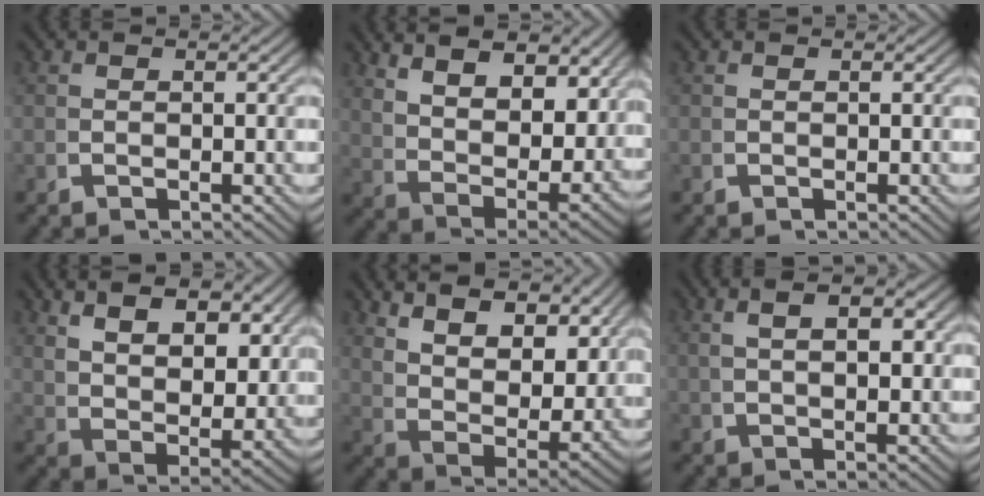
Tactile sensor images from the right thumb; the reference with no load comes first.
{"total": 11.4, "force": [3.8, 6.8, 8.3], "torque": [-0.158, -0.033, 0.080]}
{"total": 0.0}
{"total": 9.1, "force": [3.0, 5.4, 6.8], "torque": [-0.126, -0.036, 0.070]}
{"total": 12.8, "force": [4.5, 7.6, 9.3], "torque": [-0.178, -0.029, 0.090]}
{"total": 4.3, "force": [1.5, 1.4, 3.8], "torque": [-0.050, 0.014, 0.032]}